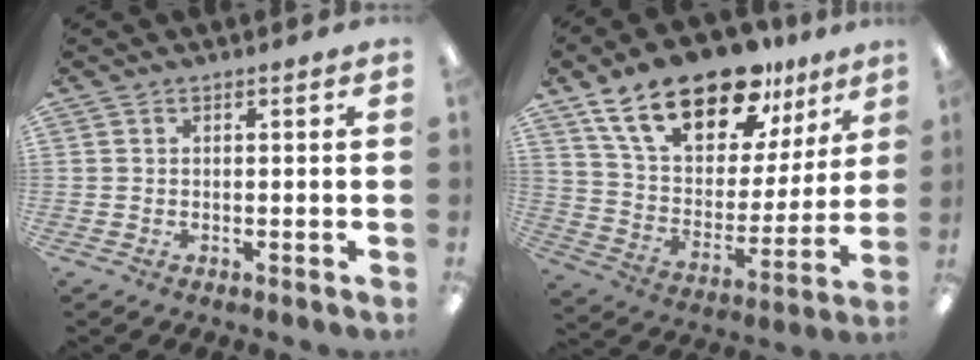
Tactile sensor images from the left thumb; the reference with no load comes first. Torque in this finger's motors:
{"motor_torque": [0.50, 0.52, 1.72, -1.05, 0.49]}